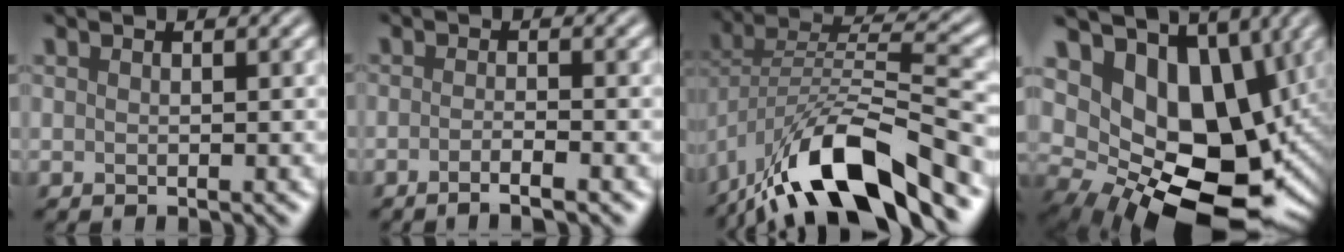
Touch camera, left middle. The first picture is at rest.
{"total": 2.1, "force": [-1.4, 0.4, 1.5], "torque": [-0.014, -0.006, -0.029]}
{"total": 12.7, "force": [-8.6, 3.8, 8.6], "torque": [-0.150, 0.003, -0.160]}
{"total": 15.5, "force": [1.3, 10.7, 11.1], "torque": [-0.143, -0.027, 0.048]}